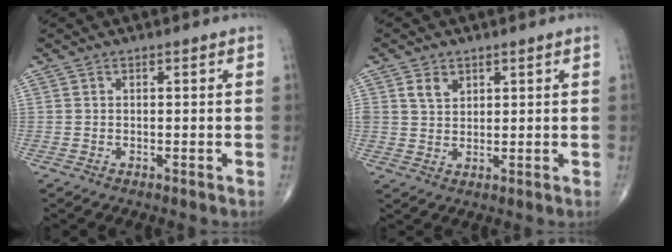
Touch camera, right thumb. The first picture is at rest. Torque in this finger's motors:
{"motor_torque": [0.05, 0.04, 0.27, 0.31, 0.02]}